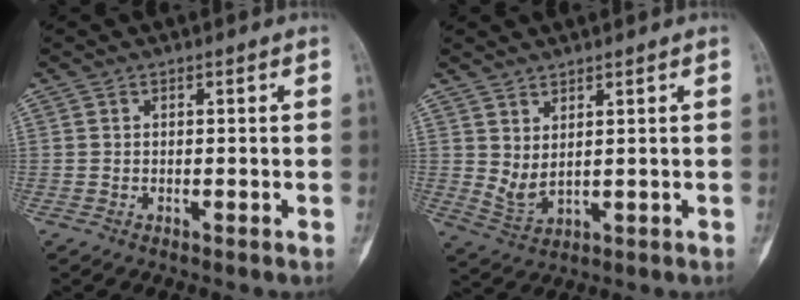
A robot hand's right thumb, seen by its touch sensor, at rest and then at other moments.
{"total": 0.0}